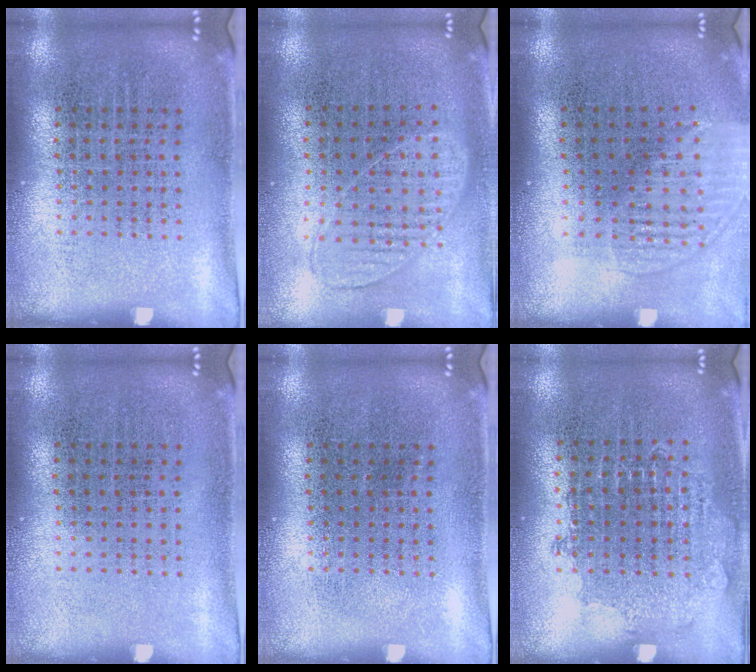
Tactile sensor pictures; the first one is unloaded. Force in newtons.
{"total": 0.8, "press": 0.8, "slide": 0.3}
{"total": 1.4, "press": 1.2, "slide": 0.6}
{"total": 0.0}
{"total": 0.0}
{"total": 0.8, "press": 0.8, "slide": 0.2}